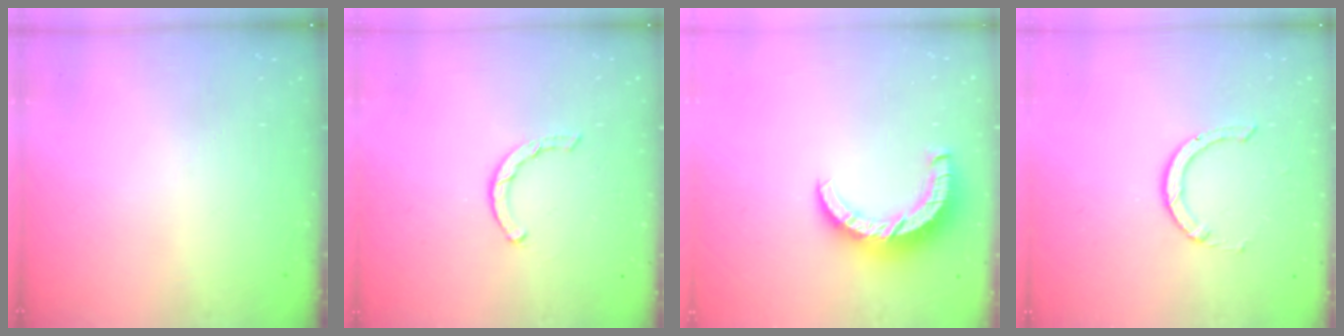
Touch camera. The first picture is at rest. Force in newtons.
{"total": 2.0, "press": 2.0, "slide": 0.2}
{"total": 8.5, "press": 8.5, "slide": 0.8}
{"total": 3.0, "press": 3.0, "slide": 0.3}